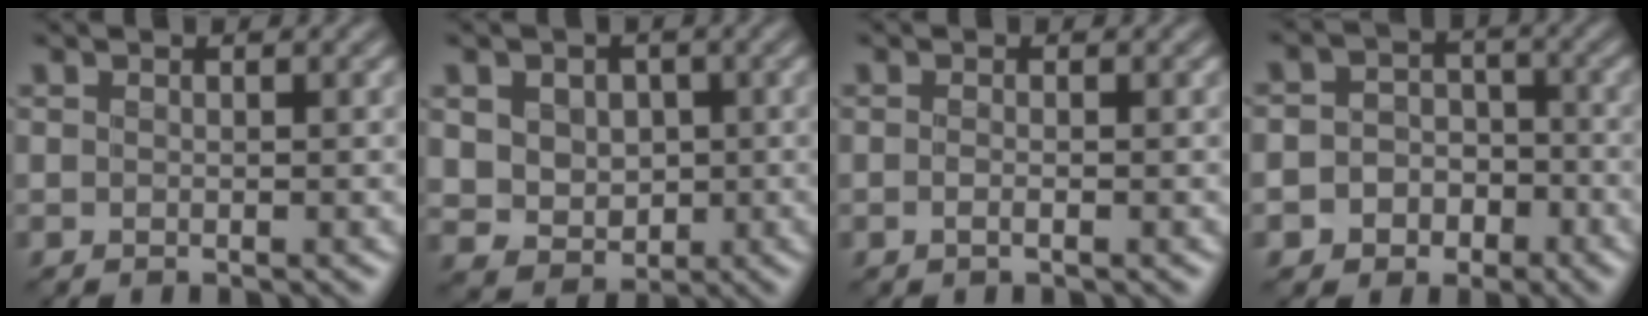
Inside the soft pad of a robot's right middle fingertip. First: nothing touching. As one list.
[{"total": 5.1, "force": [0.7, 4.2, 2.8], "torque": [-0.044, 0.011, 0.002]}, {"total": 0.9, "force": [-0.3, 0.2, 0.8], "torque": [-0.016, -0.004, -0.007]}, {"total": 5.0, "force": [-2.3, 4.2, 1.3], "torque": [0.006, 0.003, -0.056]}]